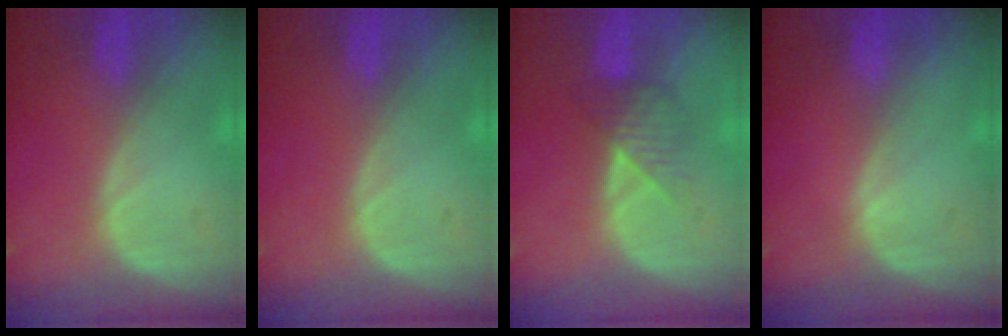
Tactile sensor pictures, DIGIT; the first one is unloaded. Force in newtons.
{"total": 0.0}
{"total": 3.6, "press": 3.3, "slide": 1.3}
{"total": 0.0}